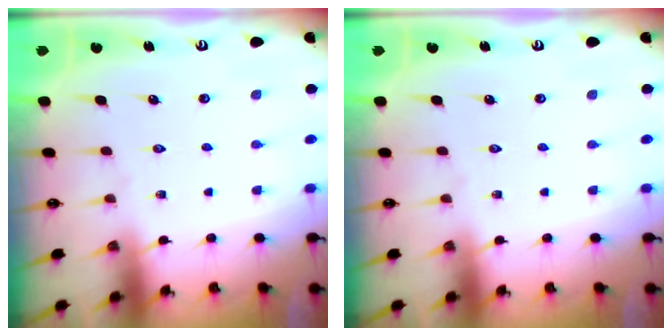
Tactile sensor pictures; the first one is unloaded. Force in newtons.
{"total": 0.0}